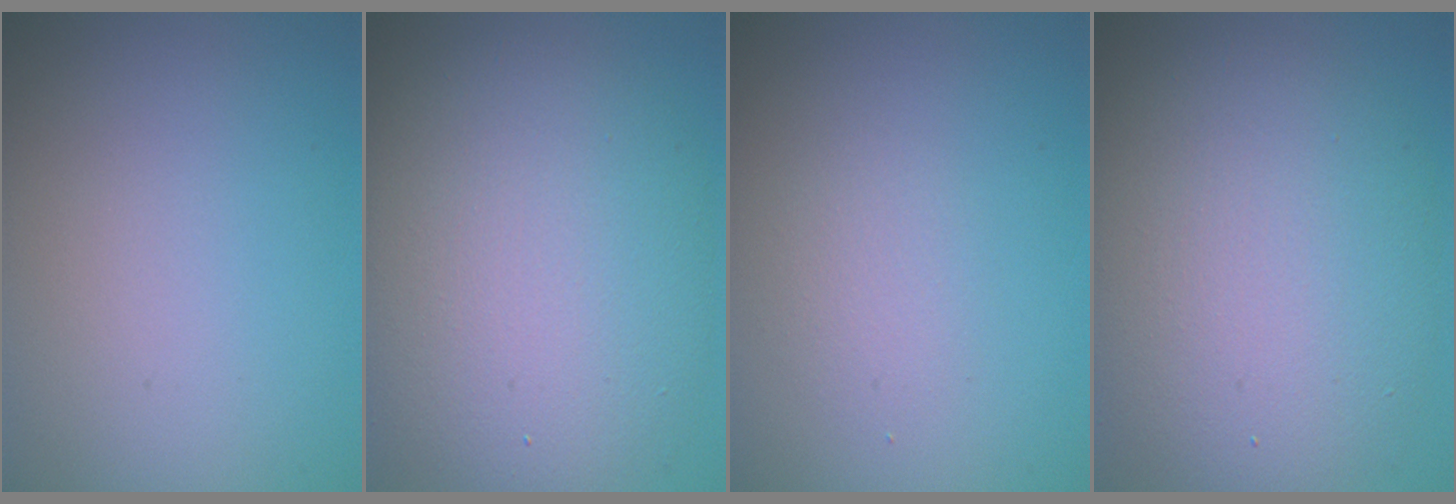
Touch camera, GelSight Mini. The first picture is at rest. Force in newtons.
{"total": 10.1, "press": 10.1, "slide": 0.7}
{"total": 1.5, "press": 1.4, "slide": 0.1}
{"total": 9.5, "press": 9.5, "slide": 0.3}